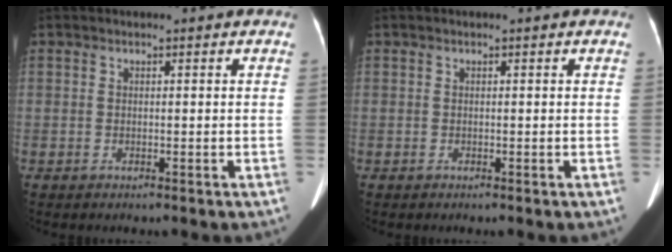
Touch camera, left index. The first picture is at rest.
{"total": 0.0}